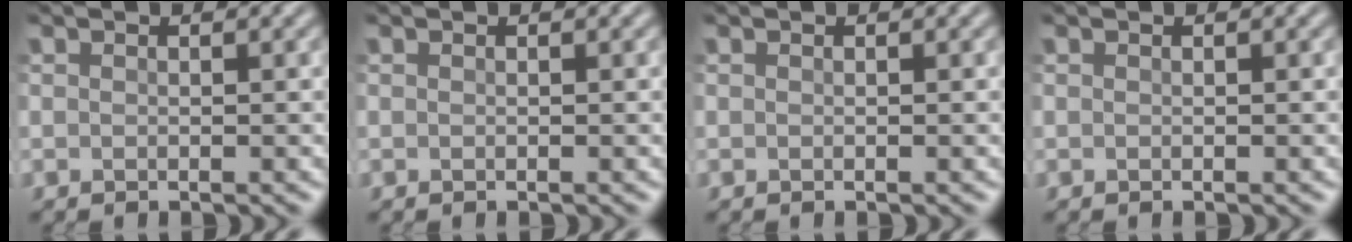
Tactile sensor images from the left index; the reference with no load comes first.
{"total": 0.0}
{"total": 0.0}
{"total": 0.0}